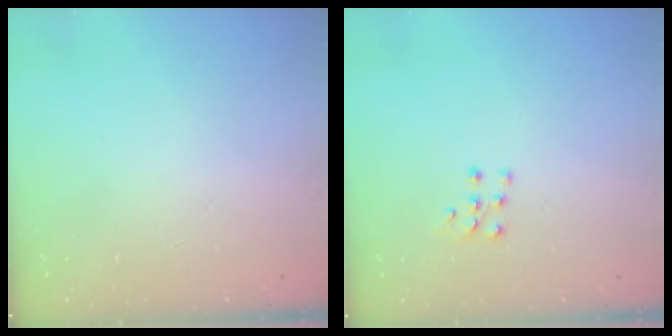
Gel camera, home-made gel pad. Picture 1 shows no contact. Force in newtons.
{"total": 5.6, "press": 5.6, "slide": 0.5}